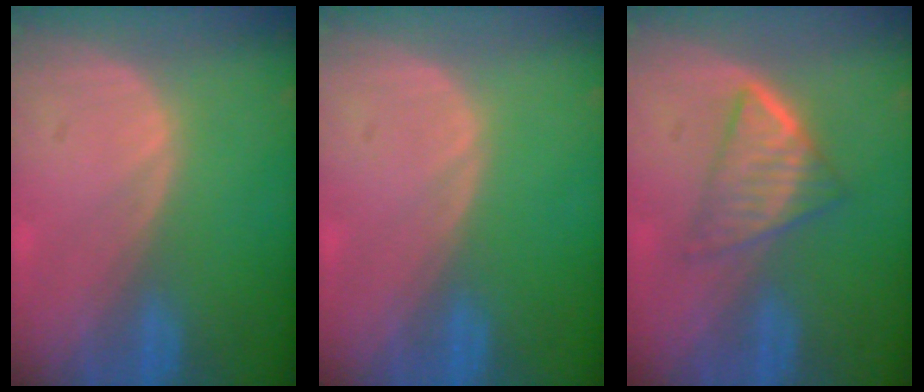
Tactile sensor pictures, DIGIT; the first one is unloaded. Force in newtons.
{"total": 0.0}
{"total": 5.8, "press": 5.2, "slide": 2.5}